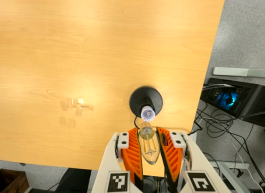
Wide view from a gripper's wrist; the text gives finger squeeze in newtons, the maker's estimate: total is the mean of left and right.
{"total": 17.9, "left": 19.3, "right": 16.5}